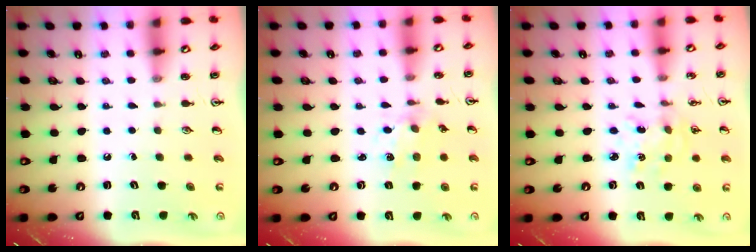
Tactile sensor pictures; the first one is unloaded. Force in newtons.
{"total": 2.4, "press": 2.4, "slide": 0.4}
{"total": 2.8, "press": 2.8, "slide": 0.2}